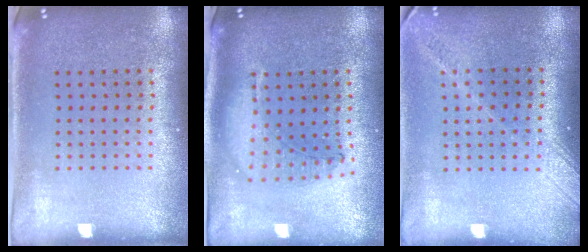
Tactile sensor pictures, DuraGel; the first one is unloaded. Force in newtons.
{"total": 1.2, "press": 1.1, "slide": 0.3}
{"total": 1.7, "press": 1.3, "slide": 1.1}